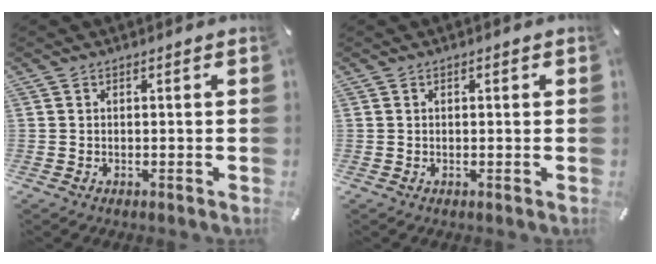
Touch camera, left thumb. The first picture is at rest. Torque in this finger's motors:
{"motor_torque": [-0.31, -0.62, -0.15, 0.15, -0.01]}